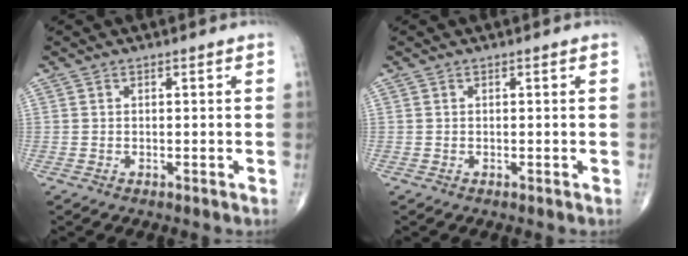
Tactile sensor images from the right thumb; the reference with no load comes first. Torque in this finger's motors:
{"motor_torque": [0.00, 0.00, 0.09, 0.09, 0.00]}